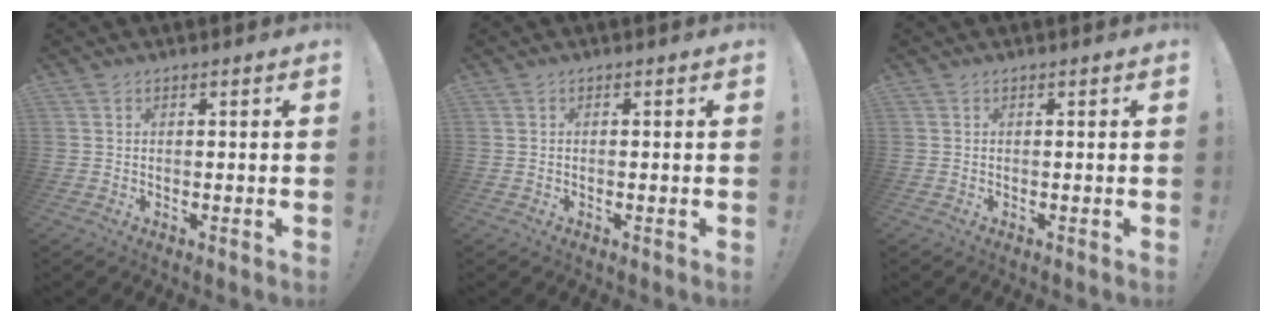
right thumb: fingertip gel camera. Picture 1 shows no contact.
{"total": 0.0}
{"total": 0.0}